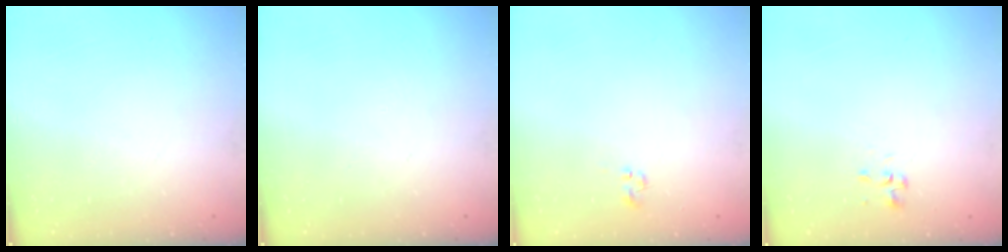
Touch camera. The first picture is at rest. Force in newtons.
{"total": 0.0}
{"total": 0.0}
{"total": 1.7, "press": 1.6, "slide": 0.6}